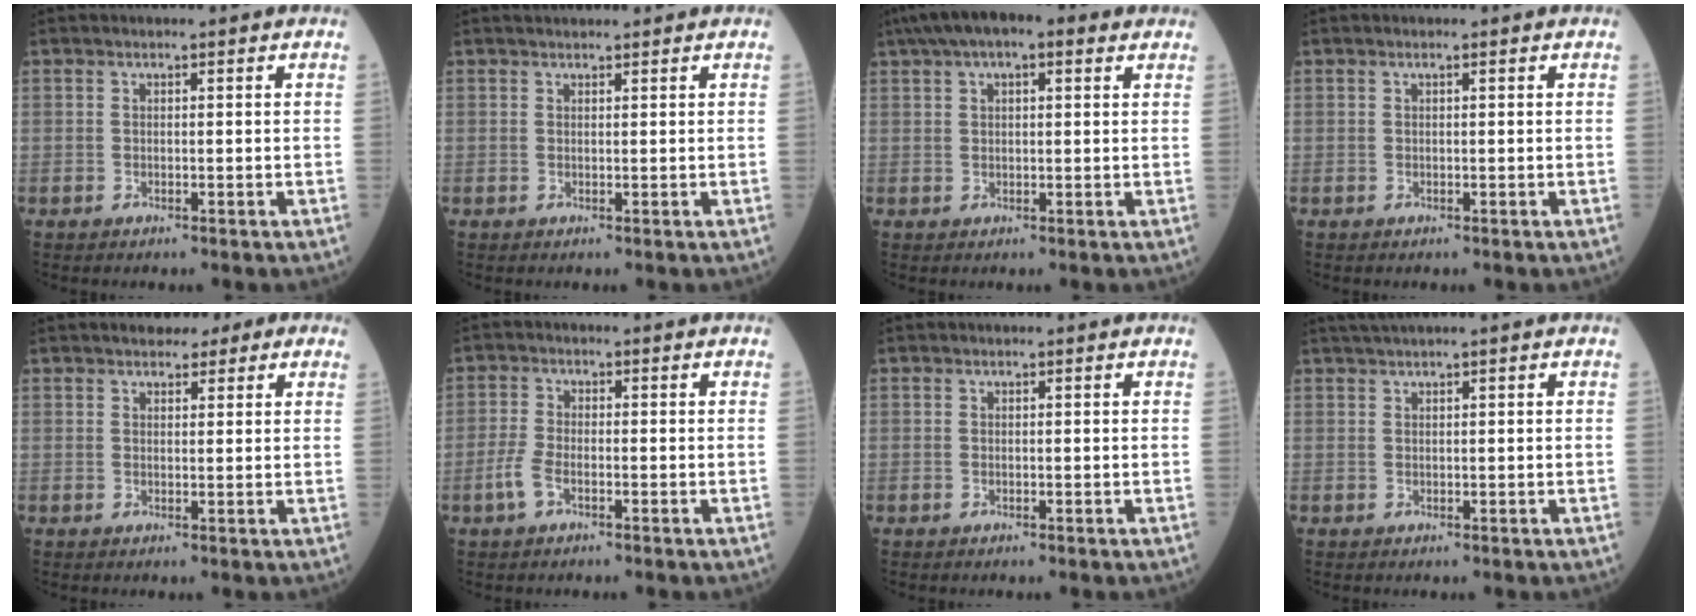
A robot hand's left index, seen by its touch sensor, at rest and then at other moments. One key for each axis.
{"total": 2.1, "fx": 2.0, "fy": 0.3, "fz": 0.6, "tx": -0.007, "ty": 0.023, "tz": 0.032}
{"total": 9.6, "fx": 5.9, "fy": 3.2, "fz": 6.8, "tx": -0.115, "ty": 0.047, "tz": 0.089}
{"total": 0.0}
{"total": 6.1, "fx": 4.3, "fy": 2.6, "fz": 3.5, "tx": -0.039, "ty": 0.027, "tz": 0.052}
{"total": 3.3, "fx": -1.6, "fy": 1.3, "fz": 2.6, "tx": -0.069, "ty": -0.001, "tz": -0.036}
{"total": 0.0}
{"total": 1.9, "fx": 1.4, "fy": -0.4, "fz": 1.3, "tx": -0.029, "ty": 0.013, "tz": 0.031}